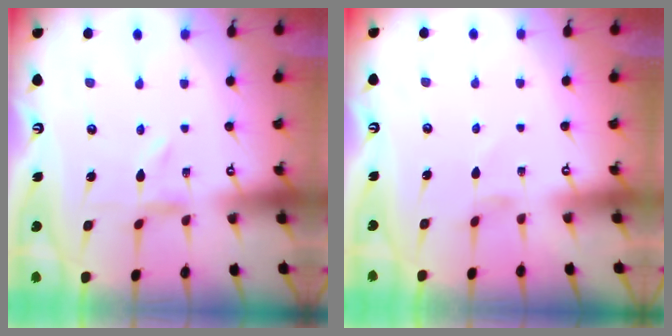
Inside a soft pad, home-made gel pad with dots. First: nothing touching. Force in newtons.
{"total": 0.5, "press": 0.4, "slide": 0.3}